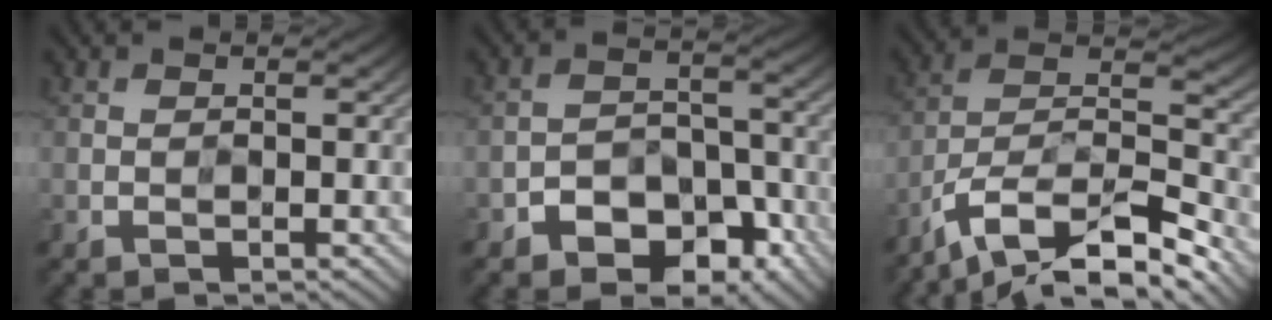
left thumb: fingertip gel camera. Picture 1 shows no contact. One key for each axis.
{"total": 7.6, "fx": -4.6, "fy": 4.8, "fz": 3.8, "tx": -0.053, "ty": -0.006, "tz": -0.081}
{"total": 15.2, "fx": -11.9, "fy": 4.2, "fz": 8.4, "tx": -0.167, "ty": 0.005, "tz": -0.204}